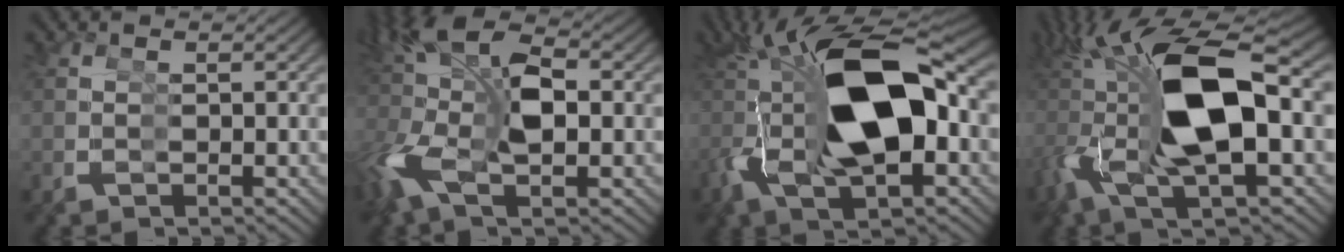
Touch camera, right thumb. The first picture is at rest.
{"total": 9.8, "force": [-2.1, 5.5, 7.8], "torque": [-0.148, -0.019, -0.029]}
{"total": 20.6, "force": [-1.2, 11.2, 17.3], "torque": [-0.289, -0.019, -0.011]}
{"total": 17.8, "force": [-1.5, 9.4, 15.1], "torque": [-0.277, -0.023, -0.011]}